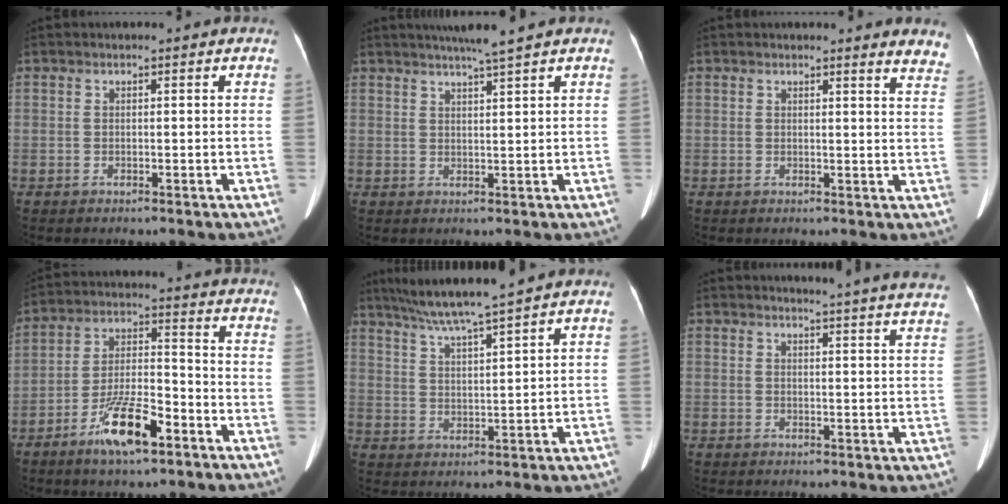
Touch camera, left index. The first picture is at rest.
{"total": 4.7, "force": [3.8, -1.2, 2.5], "torque": [-0.040, 0.004, 0.063]}
{"total": 5.6, "force": [5.4, 0.6, 1.1], "torque": [0.007, -0.029, 0.032]}
{"total": 10.6, "force": [-6.3, 2.6, 8.1], "torque": [-0.159, -0.001, -0.111]}
{"total": 8.9, "force": [7.6, -1.7, 4.4], "torque": [-0.078, 0.010, 0.131]}
{"total": 15.1, "force": [14.5, -0.6, 4.3], "torque": [-0.050, -0.064, 0.151]}